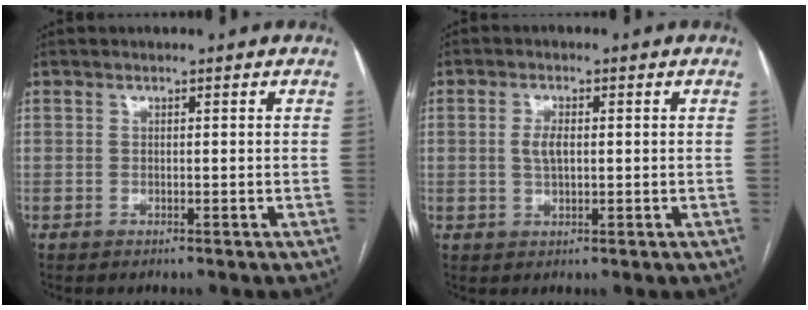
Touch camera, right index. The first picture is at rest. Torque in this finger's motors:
{"motor_torque": [0.05, 0.01, 0.05, 0.03]}